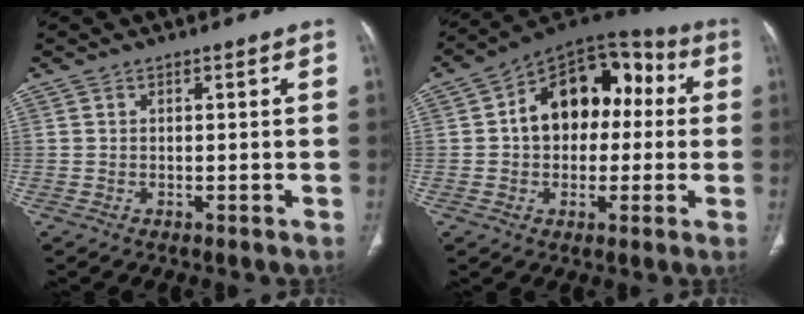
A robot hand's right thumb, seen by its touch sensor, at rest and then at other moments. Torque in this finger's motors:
{"motor_torque": [1.12, 3.39, 1.24, -0.07, 0.12]}